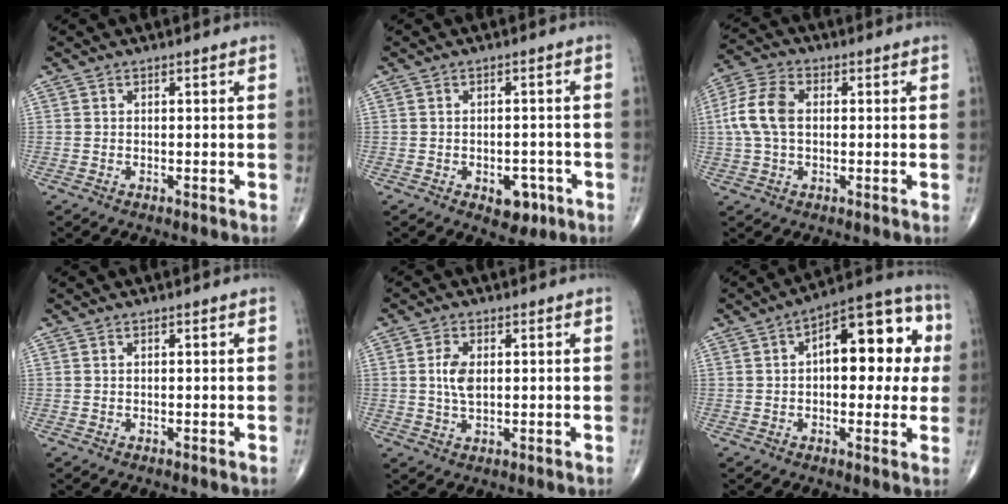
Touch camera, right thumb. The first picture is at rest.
{"total": 5.5, "force": [-2.4, 3.2, 3.7], "torque": [-0.026, 0.012, -0.025]}
{"total": 8.7, "force": [0.5, 5.4, 6.8], "torque": [-0.152, 0.021, 0.006]}
{"total": 0.0}
{"total": 4.8, "force": [0.6, 2.7, 4.0], "torque": [-0.081, -0.002, 0.011]}
{"total": 16.9, "force": [2.8, 8.3, 14.4], "torque": [-0.155, 0.031, 0.031]}